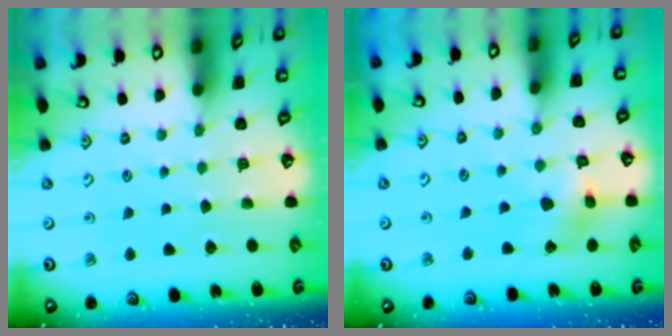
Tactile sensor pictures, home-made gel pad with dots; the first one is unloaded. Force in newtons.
{"total": 6.9, "press": 6.9, "slide": 0.7}